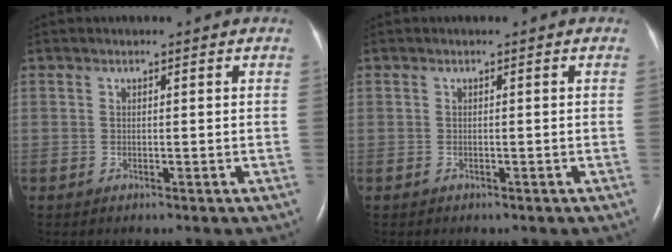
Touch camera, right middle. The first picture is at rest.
{"total": 0.0}